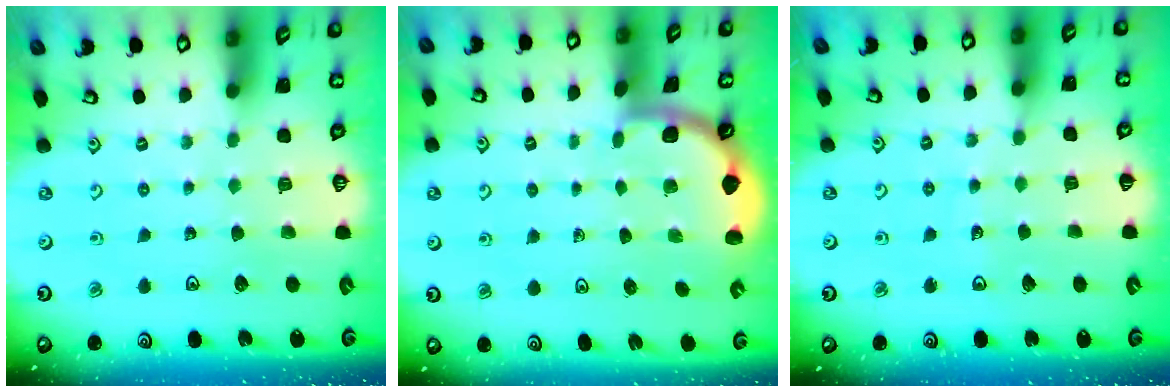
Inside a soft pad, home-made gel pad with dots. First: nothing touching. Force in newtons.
{"total": 1.7, "press": 1.7, "slide": 0.1}
{"total": 2.2, "press": 2.2, "slide": 0.2}